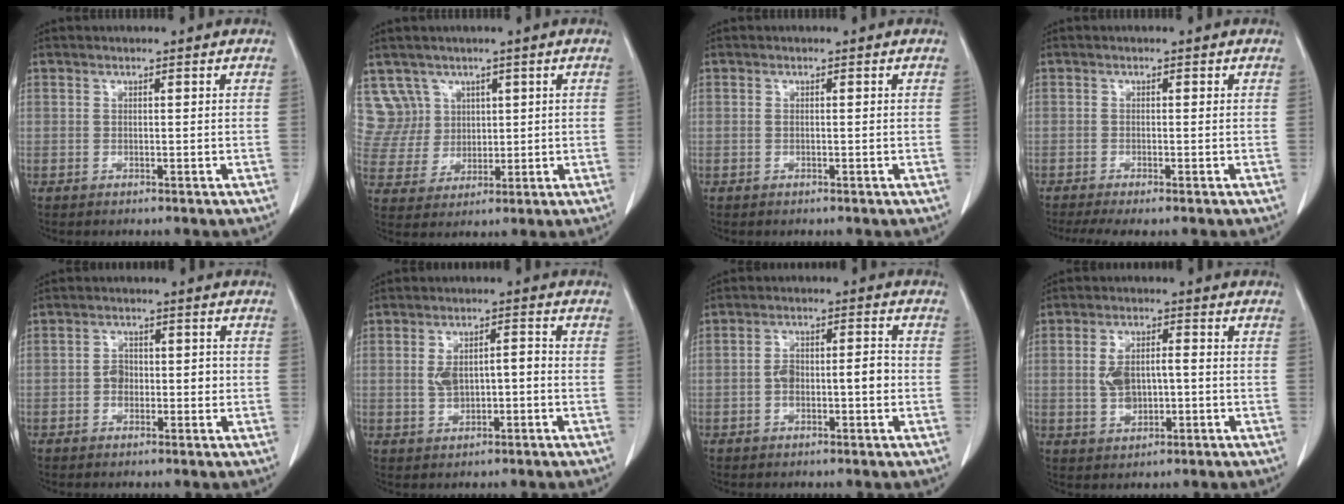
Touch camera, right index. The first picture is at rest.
{"total": 6.5, "force": [3.6, 5.5, -0.6], "torque": [0.016, 0.018, 0.081]}
{"total": 0.0}
{"total": 4.4, "force": [-3.1, 0.7, 3.0], "torque": [-0.054, -0.006, -0.048]}
{"total": 3.5, "force": [-0.5, 2.4, 2.4], "torque": [-0.035, 0.017, -0.007]}
{"total": 5.5, "force": [-0.5, 2.7, 4.7], "torque": [-0.091, 0.021, -0.002]}
{"total": 5.9, "force": [-1.3, 1.6, 5.6], "torque": [-0.104, 0.024, -0.017]}
{"total": 5.8, "force": [-0.4, 3.1, 4.9], "torque": [-0.100, 0.012, 0.001]}